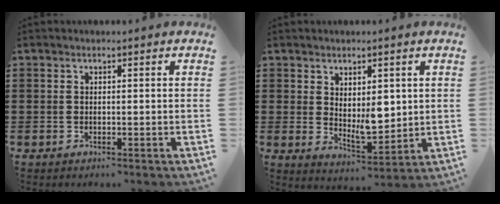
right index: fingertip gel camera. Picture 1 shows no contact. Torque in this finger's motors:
{"motor_torque": [1.44, 0.70, 0.57, 0.09]}